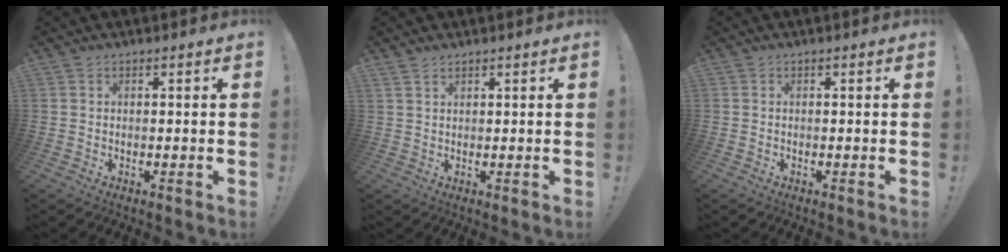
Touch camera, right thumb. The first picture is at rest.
{"total": 4.0, "force": [3.2, 1.2, 2.1], "torque": [-0.047, -0.013, 0.063]}
{"total": 0.0}